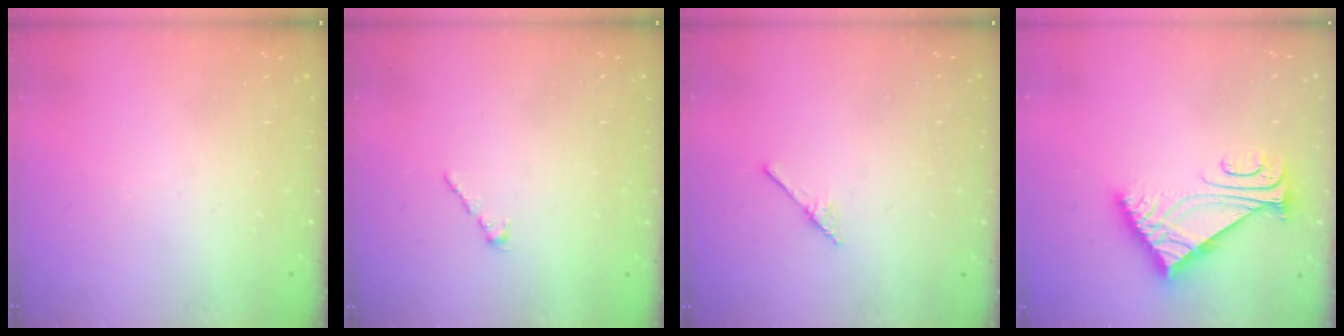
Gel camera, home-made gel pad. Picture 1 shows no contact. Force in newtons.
{"total": 1.2, "press": 1.1, "slide": 0.5}
{"total": 2.9, "press": 2.9, "slide": 0.3}
{"total": 6.7, "press": 6.7, "slide": 0.6}